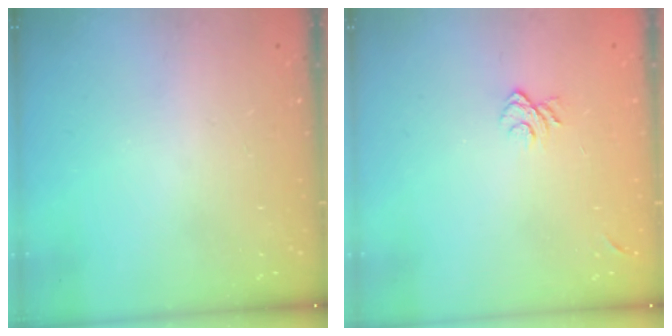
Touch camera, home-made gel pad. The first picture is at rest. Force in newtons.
{"total": 6.1, "press": 6.1, "slide": 1.0}